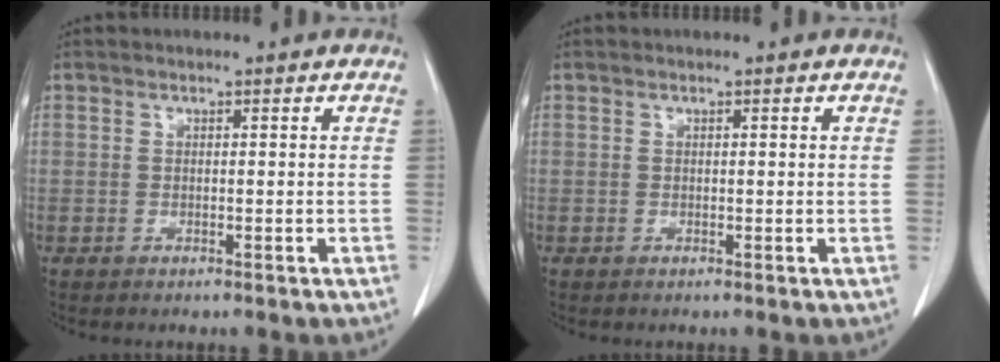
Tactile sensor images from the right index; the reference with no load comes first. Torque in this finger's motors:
{"motor_torque": [-0.10, 0.05, -0.02, -0.01]}